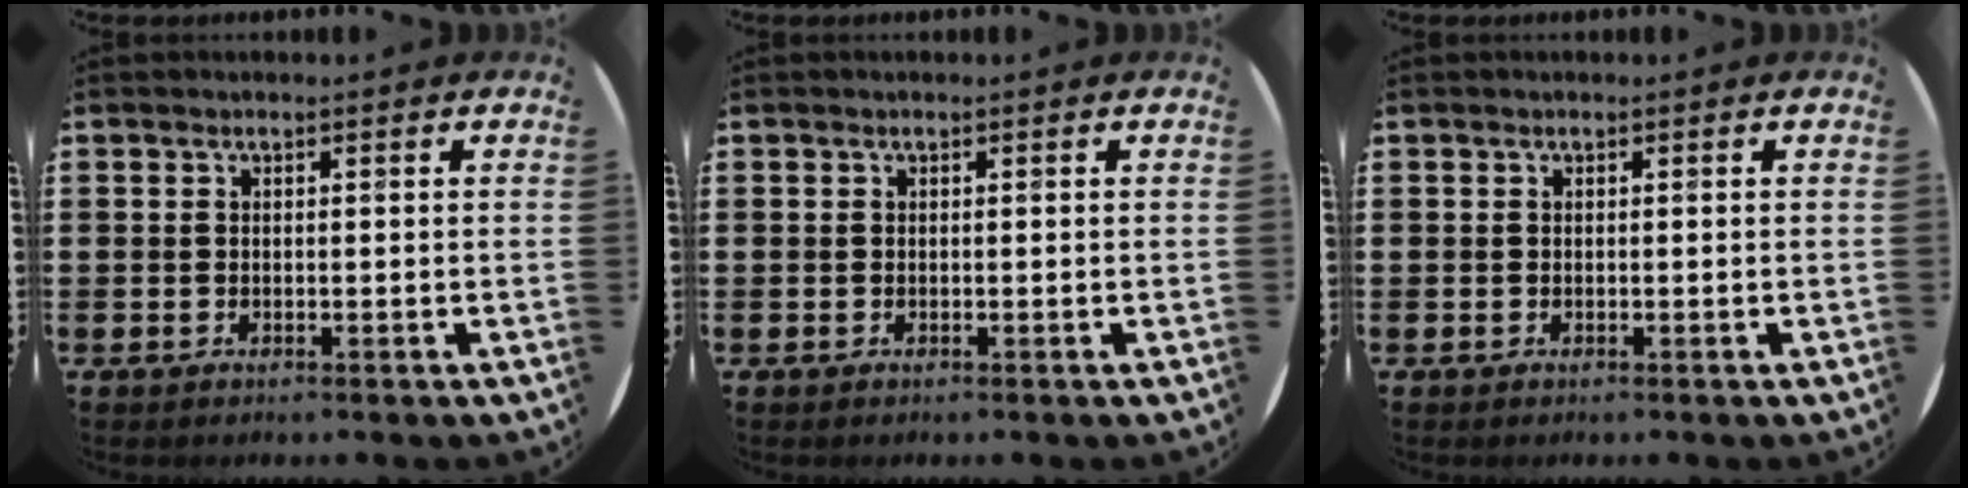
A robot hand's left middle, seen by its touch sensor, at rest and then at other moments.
{"total": 0.0}
{"total": 0.0}